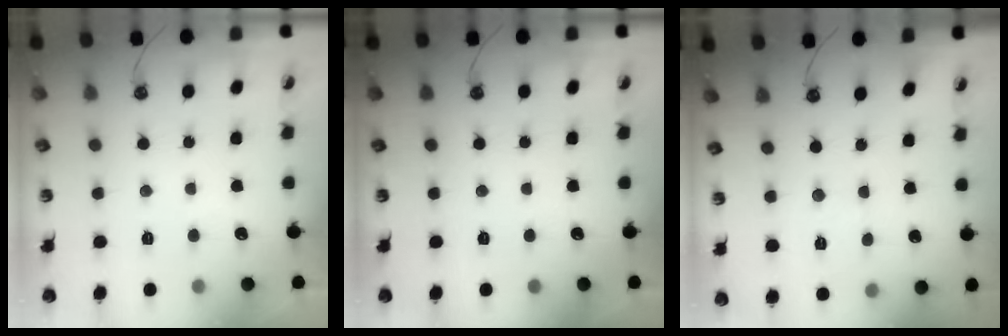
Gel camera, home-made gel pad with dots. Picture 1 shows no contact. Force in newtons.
{"total": 0.0}
{"total": 4.3, "press": 4.3, "slide": 0.7}